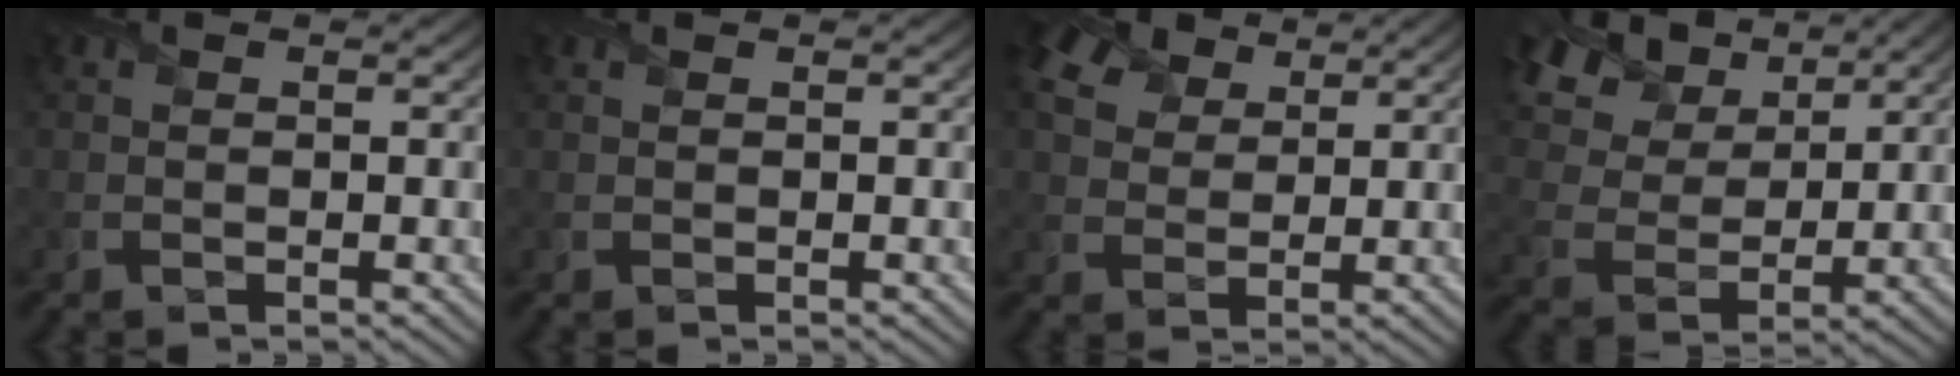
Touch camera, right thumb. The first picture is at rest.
{"total": 0.0}
{"total": 7.6, "force": [4.7, 4.4, 4.0], "torque": [-0.120, 0.025, 0.085]}
{"total": 13.4, "force": [7.9, 7.9, 7.4], "torque": [-0.221, 0.029, 0.147]}